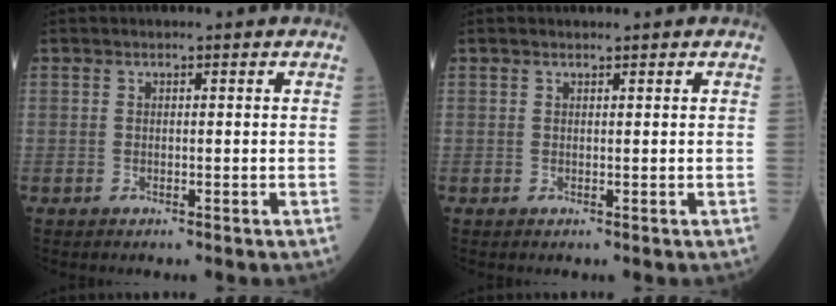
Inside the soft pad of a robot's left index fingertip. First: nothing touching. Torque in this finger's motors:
{"motor_torque": [-0.15, 0.07, -0.01, -0.01]}